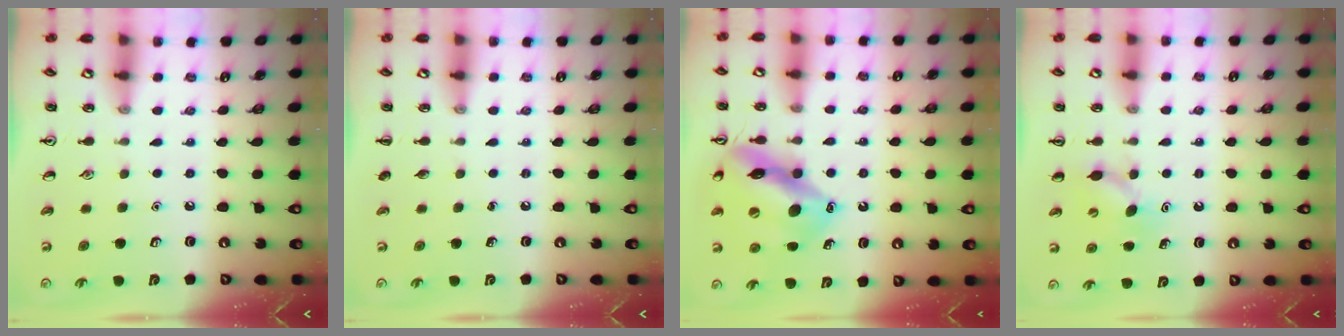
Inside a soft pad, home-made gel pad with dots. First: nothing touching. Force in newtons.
{"total": 0.0}
{"total": 16.1, "press": 15.8, "slide": 2.7}
{"total": 6.3, "press": 6.1, "slide": 1.6}